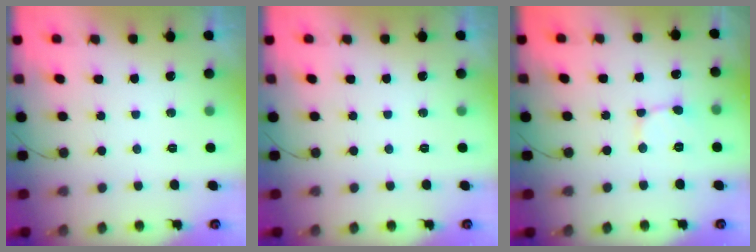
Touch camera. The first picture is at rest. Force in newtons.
{"total": 0.0}
{"total": 2.9, "press": 2.9, "slide": 0.2}